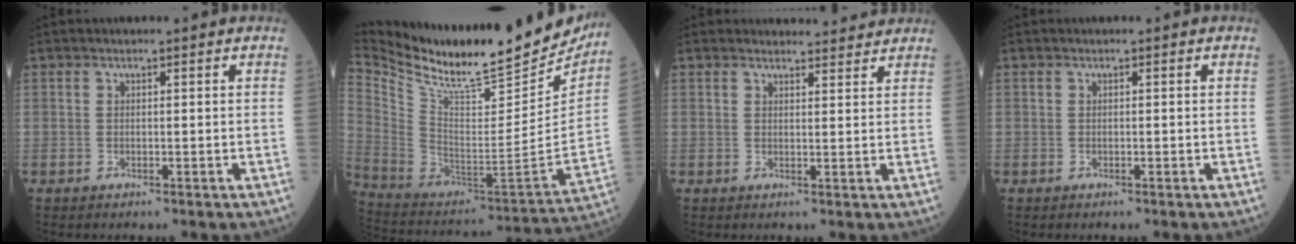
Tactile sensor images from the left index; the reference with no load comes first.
{"total": 28.7, "force": [25.0, 4.9, 13.2], "torque": [-0.238, -0.075, 0.377]}
{"total": 5.4, "force": [5.3, 1.2, 0.4], "torque": [0.003, 0.002, 0.054]}
{"total": 0.0}